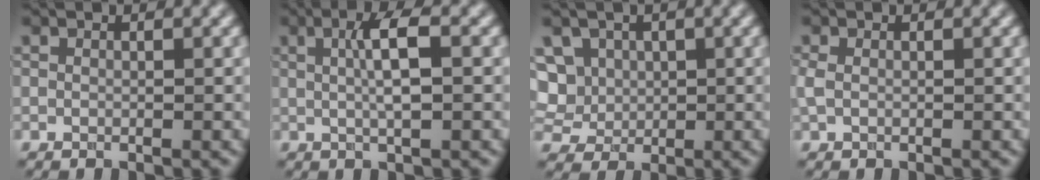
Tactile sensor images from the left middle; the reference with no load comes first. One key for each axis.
{"total": 3.8, "fx": 0.5, "fy": 0.7, "fz": 3.7, "tx": -0.066, "ty": 0.004, "tz": 0.008}
{"total": 7.9, "fx": 2.2, "fy": 6.6, "fz": 3.6, "tx": -0.077, "ty": 0.032, "tz": 0.022}
{"total": 1.0, "fx": 0.0, "fy": 0.6, "fz": 0.7, "tx": -0.018, "ty": 0.001, "tz": -0.001}